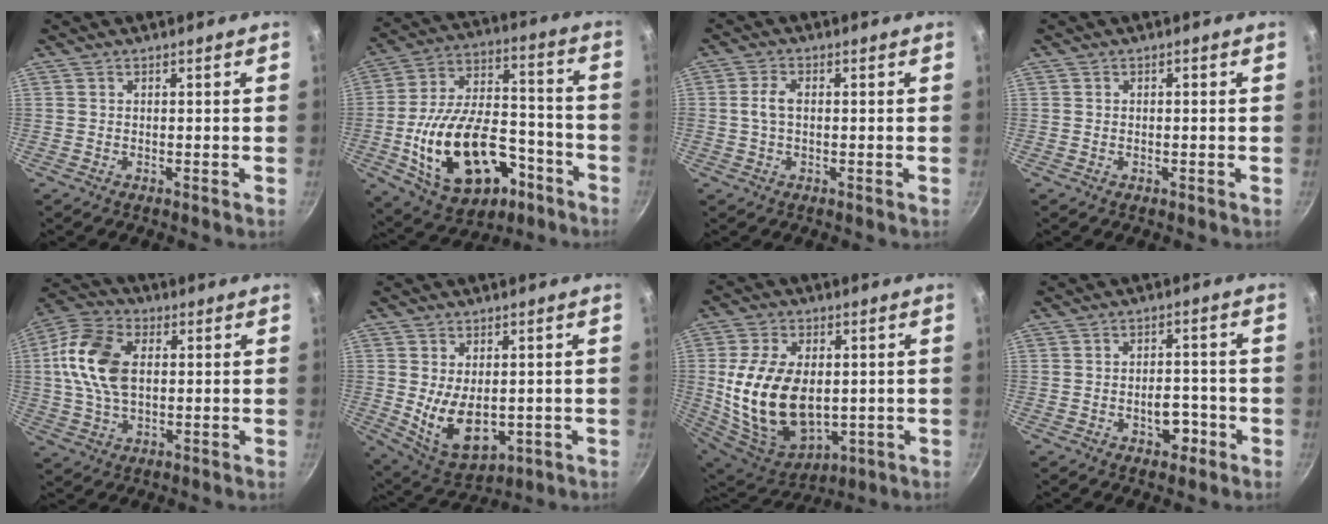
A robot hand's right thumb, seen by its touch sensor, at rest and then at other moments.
{"total": 25.0, "force": [-9.0, 14.7, 18.1], "torque": [-0.290, 0.067, -0.125]}
{"total": 3.5, "force": [0.1, 1.9, 2.9], "torque": [-0.063, 0.010, -0.001]}
{"total": 0.6, "force": [-0.3, 0.3, 0.4], "torque": [-0.008, 0.003, -0.006]}
{"total": 14.1, "force": [1.8, 9.0, 10.7], "torque": [-0.190, 0.012, 0.021]}
{"total": 11.1, "force": [-0.5, 6.8, 8.7], "torque": [-0.131, -0.022, 0.018]}
{"total": 20.0, "force": [0.1, 12.8, 15.4], "torque": [-0.272, -0.018, 0.021]}
{"total": 5.1, "force": [-2.0, 3.2, 3.4], "torque": [-0.023, 0.015, -0.028]}